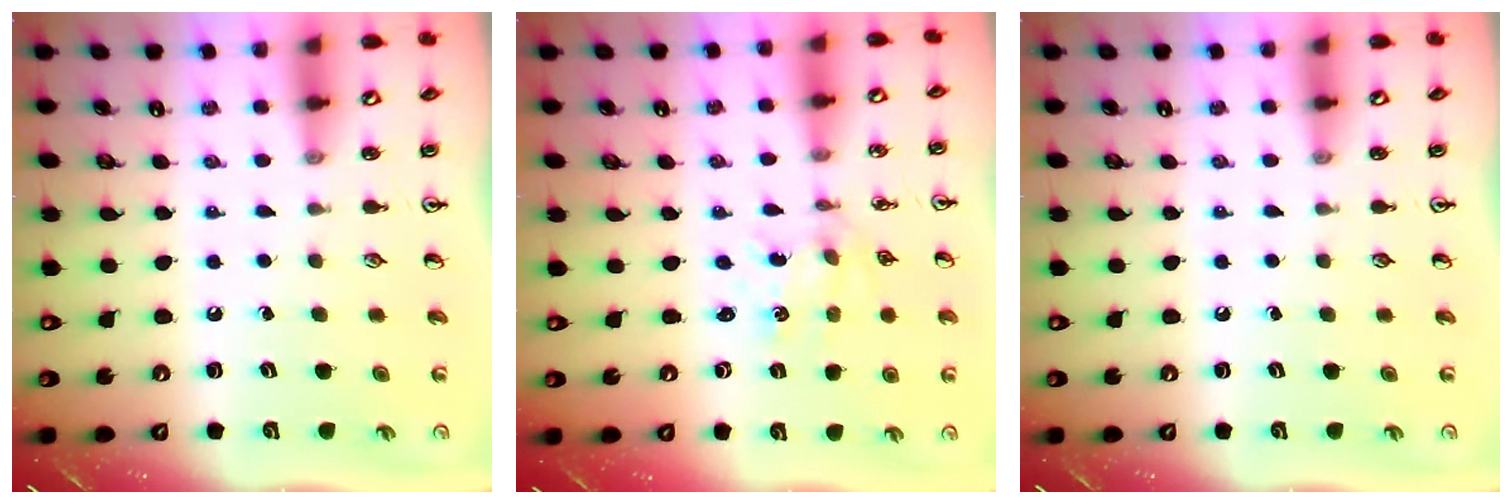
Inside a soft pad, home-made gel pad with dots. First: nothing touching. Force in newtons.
{"total": 0.9, "press": 0.8, "slide": 0.2}
{"total": 0.0}